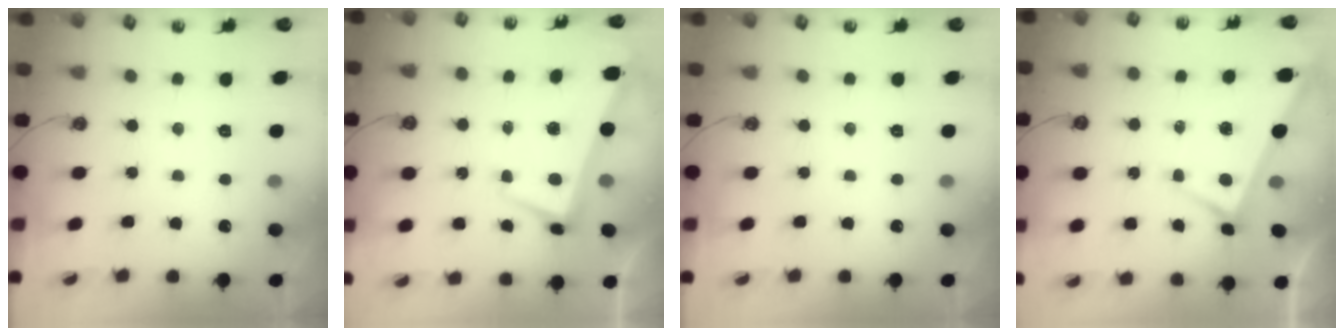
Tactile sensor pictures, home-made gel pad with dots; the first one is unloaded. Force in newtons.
{"total": 4.3, "press": 4.2, "slide": 1.0}
{"total": 0.0}
{"total": 4.0, "press": 3.9, "slide": 0.6}